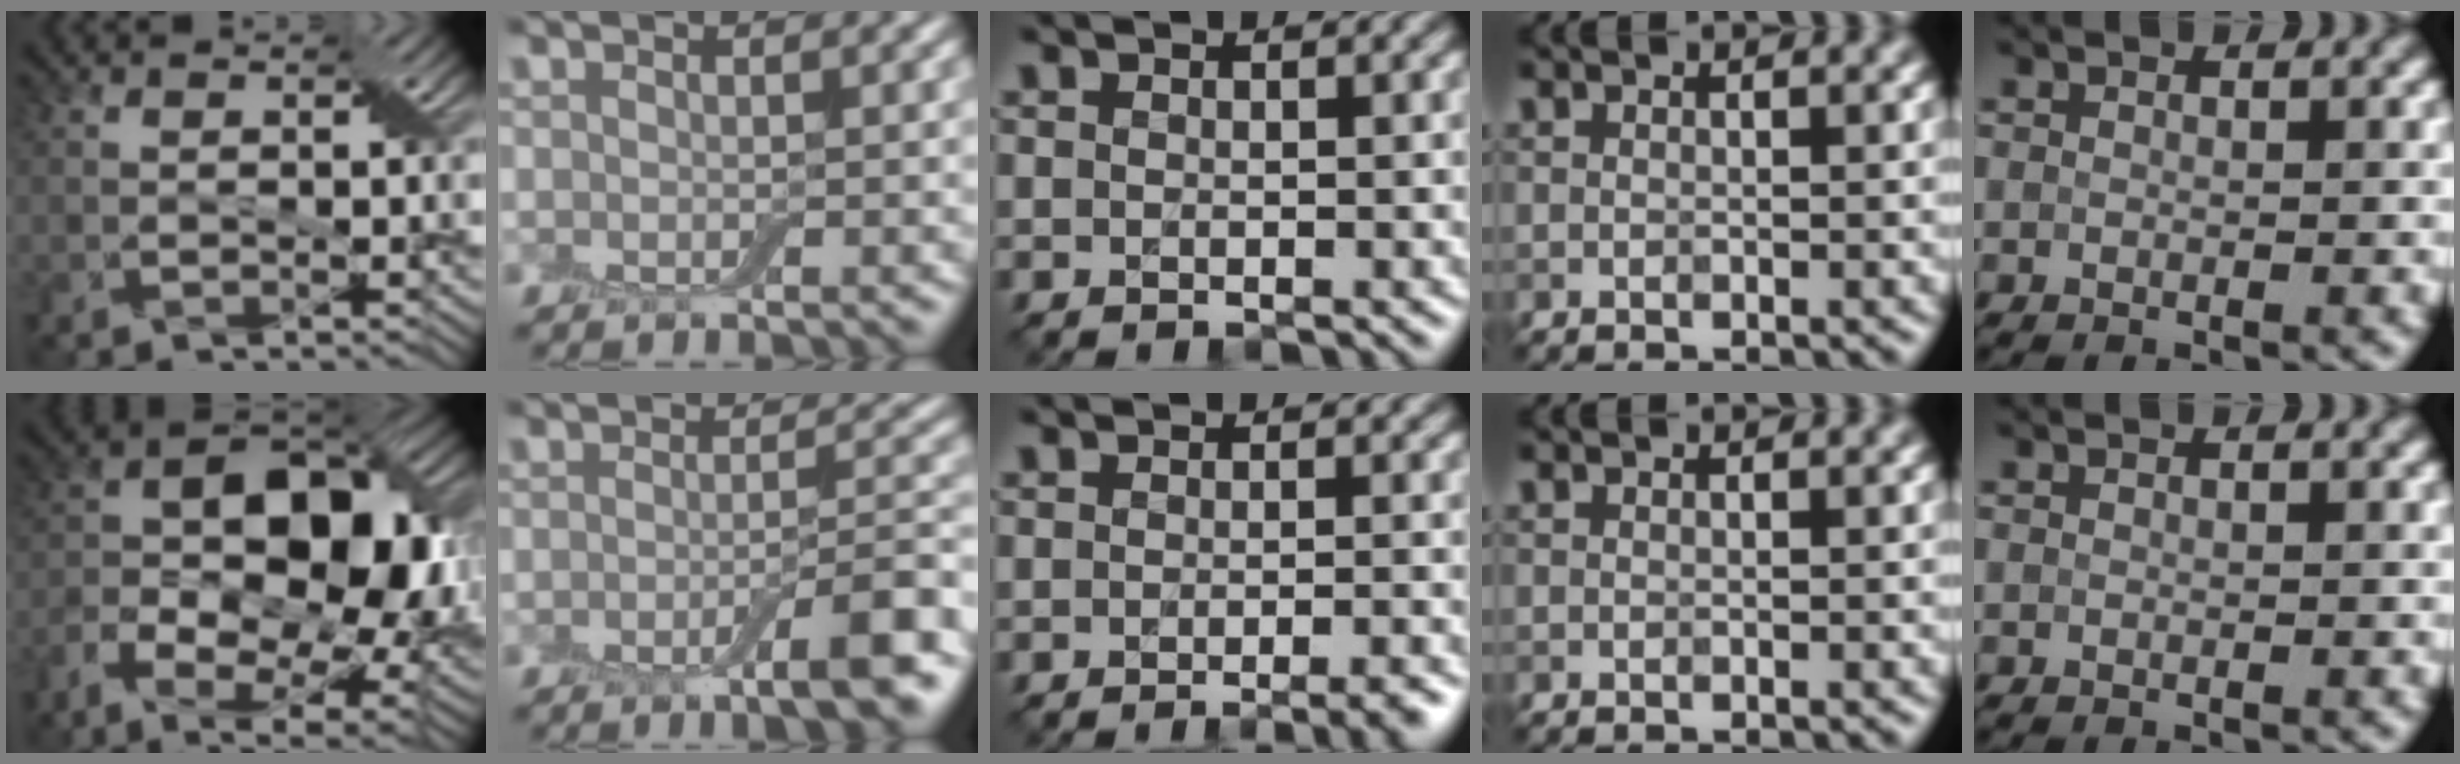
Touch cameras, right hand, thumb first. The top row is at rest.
{"thumb": {"total": 16.5, "force": [-2.8, 10.1, 12.8], "torque": [-0.215, -0.006, -0.043]}, "index": {"total": 5.7, "force": [-2.3, 1.2, 5.1], "torque": [-0.071, 0.002, -0.037]}, "middle": {"total": 3.3, "force": [-2.1, 0.7, 2.5], "torque": [-0.022, 0.004, -0.030]}}